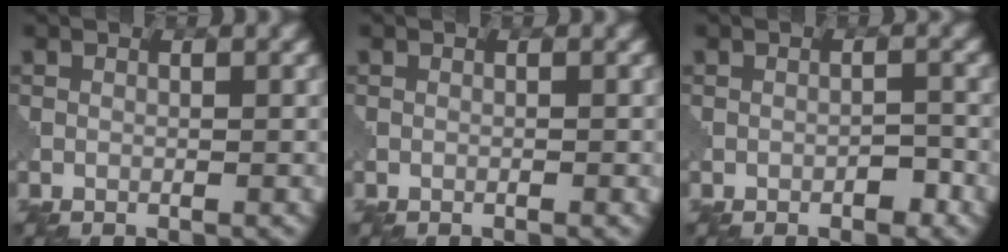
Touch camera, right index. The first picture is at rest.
{"total": 0.0}
{"total": 1.3, "force": [-0.7, 0.6, 0.9], "torque": [-0.013, 0.002, -0.013]}